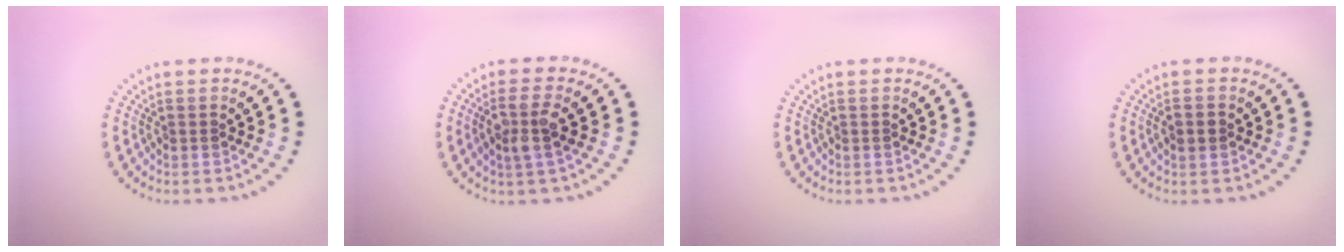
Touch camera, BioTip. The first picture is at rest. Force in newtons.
{"total": 2.9, "press": 2.6, "slide": 1.2}
{"total": 0.0}
{"total": 1.2, "press": 1.2, "slide": 0.1}